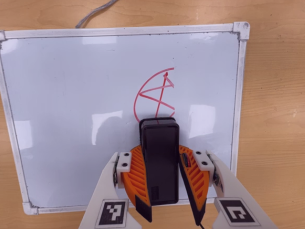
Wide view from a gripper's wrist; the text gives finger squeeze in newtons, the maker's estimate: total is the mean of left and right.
{"total": 9.0, "left": 9.0, "right": 9.1}